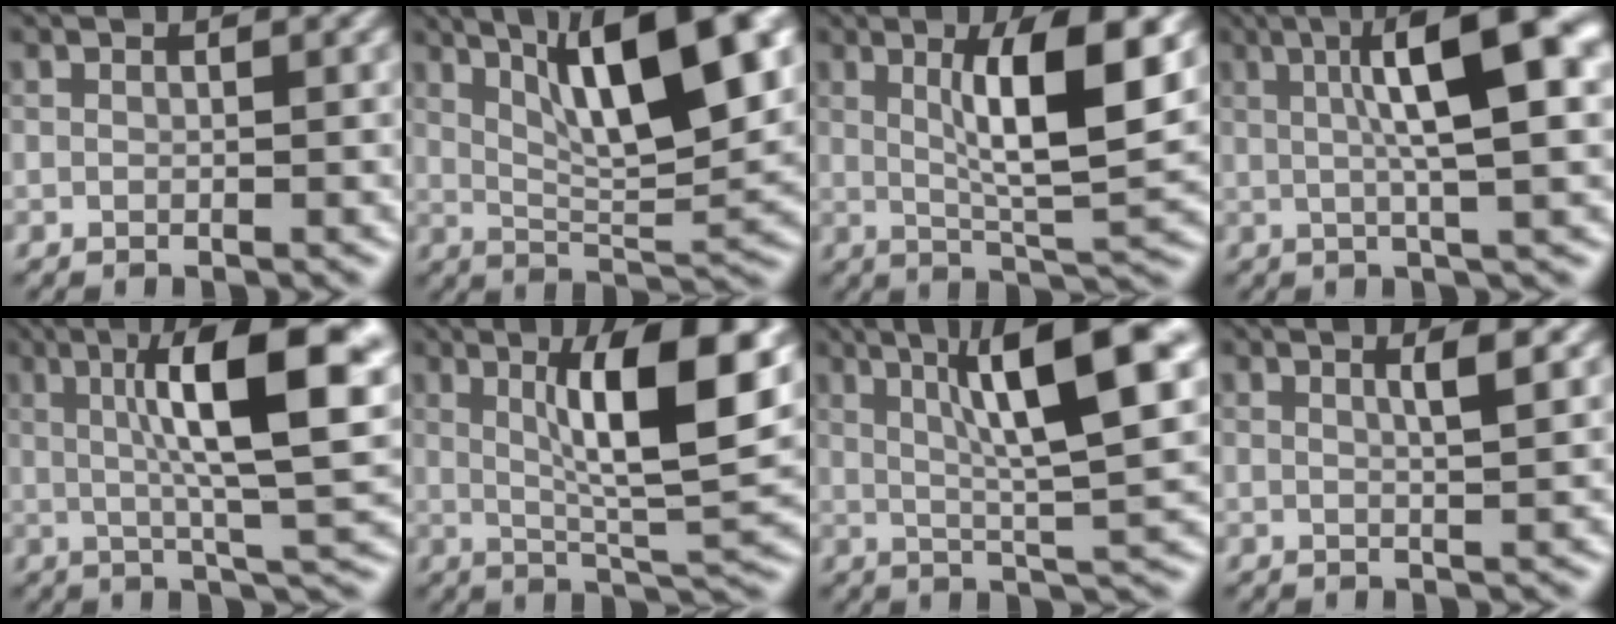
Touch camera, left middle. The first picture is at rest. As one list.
[{"total": 11.9, "force": [5.1, 3.0, 10.3], "torque": [-0.149, 0.014, 0.084]}, {"total": 7.8, "force": [1.9, 1.6, 7.4], "torque": [-0.113, -0.004, 0.035]}, {"total": 9.9, "force": [2.3, 2.3, 9.4], "torque": [-0.123, 0.021, 0.031]}, {"total": 12.2, "force": [2.8, 2.5, 11.6], "torque": [-0.160, 0.015, 0.039]}, {"total": 9.9, "force": [2.7, 2.0, 9.3], "torque": [-0.135, -0.001, 0.049]}, {"total": 11.0, "force": [3.8, 2.0, 10.2], "torque": [-0.139, 0.016, 0.059]}, {"total": 2.2, "force": [0.9, 0.5, 2.0], "torque": [-0.022, 0.004, 0.008]}]